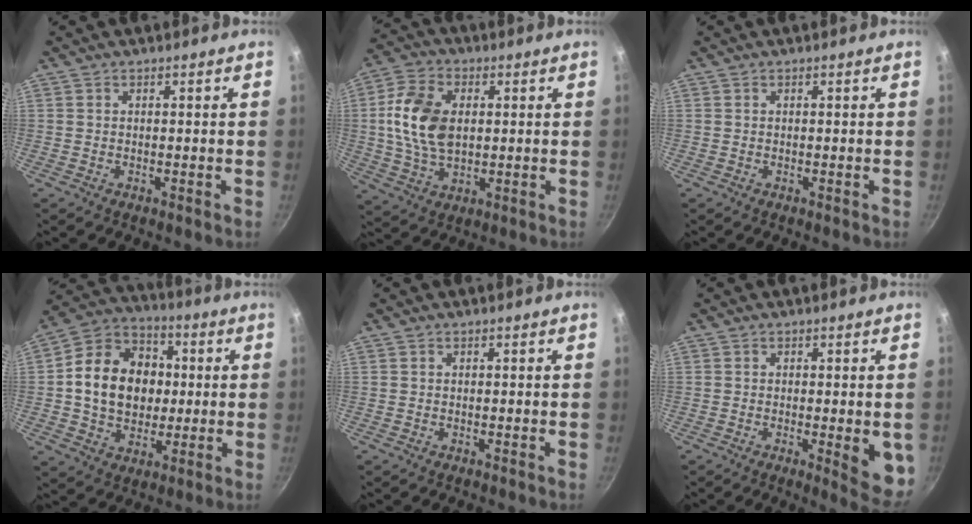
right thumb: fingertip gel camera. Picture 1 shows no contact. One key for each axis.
{"total": 13.1, "fx": 1.4, "fy": 8.5, "fz": 9.9, "tx": -0.177, "ty": 0.004, "tz": 0.021}
{"total": 0.0}
{"total": 17.4, "fx": 1.0, "fy": 13.8, "fz": 10.6, "tx": -0.148, "ty": 0.024, "tz": 0.009}
{"total": 0.0}
{"total": 7.4, "fx": -1.0, "fy": 2.1, "fz": 7.0, "tx": -0.070, "ty": -0.008, "tz": -0.009}